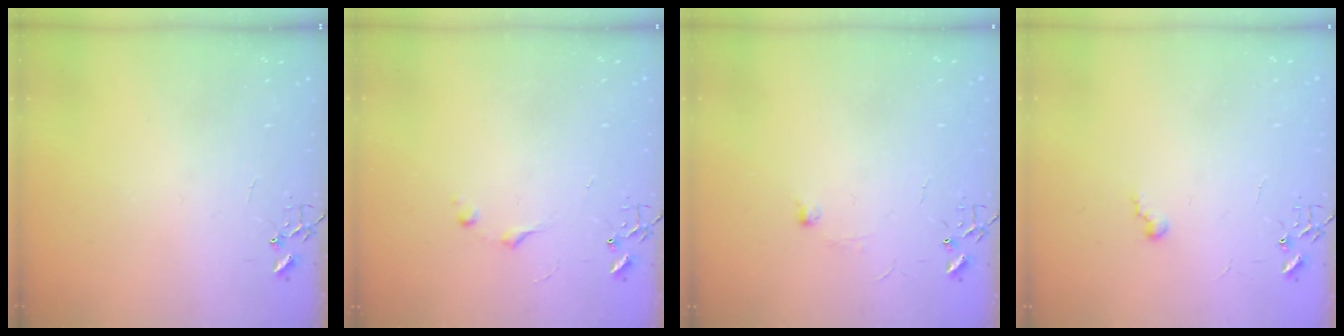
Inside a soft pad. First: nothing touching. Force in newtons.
{"total": 5.2, "press": 5.1, "slide": 0.7}
{"total": 4.4, "press": 4.3, "slide": 0.6}
{"total": 5.7, "press": 5.7, "slide": 0.5}